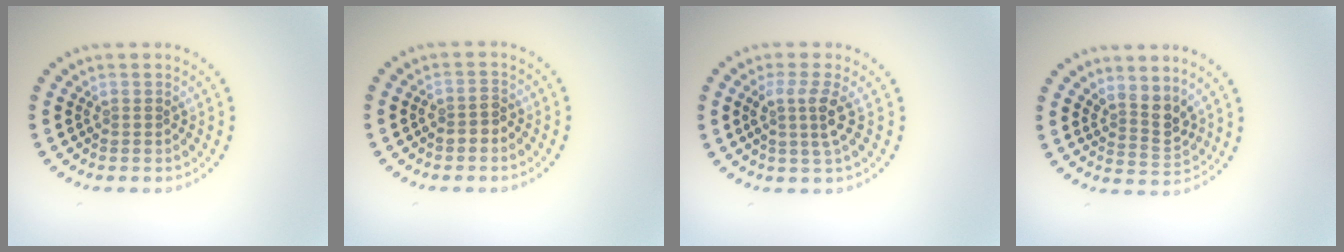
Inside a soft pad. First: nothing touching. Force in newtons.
{"total": 1.4, "press": 1.3, "slide": 0.6}
{"total": 2.6, "press": 2.0, "slide": 1.8}
{"total": 2.7, "press": 2.0, "slide": 1.7}